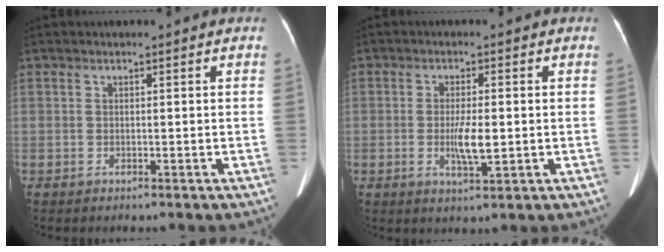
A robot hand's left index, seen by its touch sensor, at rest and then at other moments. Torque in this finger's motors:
{"motor_torque": [0.00, 0.08, 0.14, 0.02]}